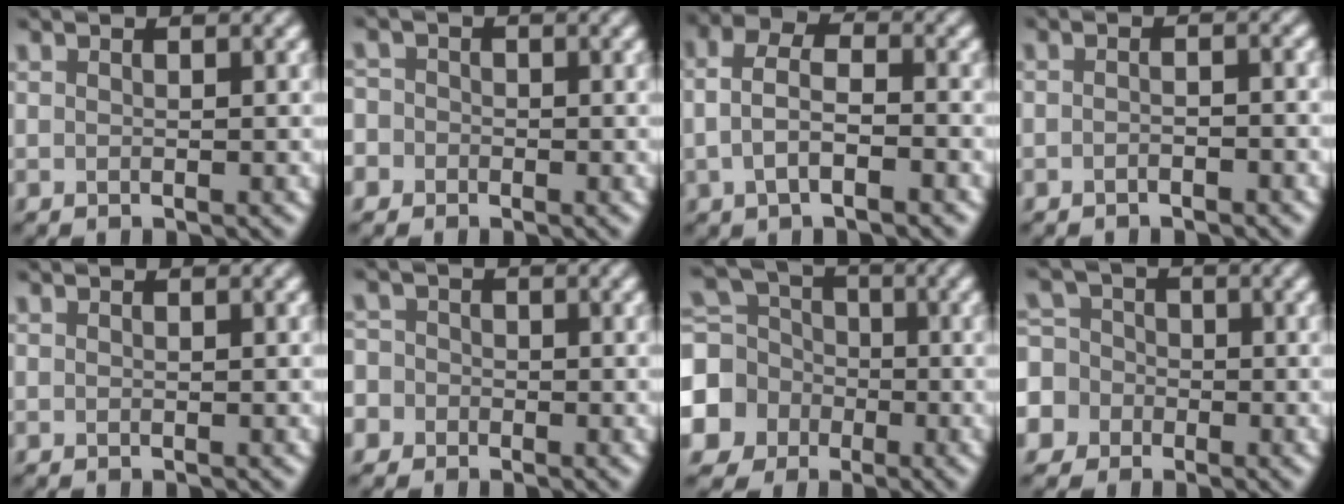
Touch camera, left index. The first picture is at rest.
{"total": 3.6, "force": [-1.0, 3.3, 0.8], "torque": [0.006, 0.013, -0.053]}
{"total": 3.9, "force": [-0.9, 1.9, 3.3], "torque": [-0.069, 0.005, -0.024]}
{"total": 1.3, "force": [-0.9, 0.4, 0.9], "torque": [-0.017, 0.001, -0.019]}
{"total": 0.0}
{"total": 4.6, "force": [-1.7, 4.2, 1.0], "torque": [-0.010, 0.012, -0.065]}
{"total": 8.3, "force": [-1.8, 7.5, 2.9], "torque": [-0.087, -0.008, -0.061]}
{"total": 6.4, "force": [-1.9, 5.9, 1.6], "torque": [-0.041, 0.014, -0.064]}